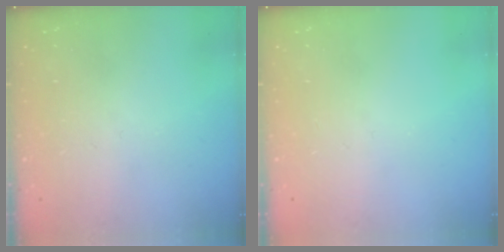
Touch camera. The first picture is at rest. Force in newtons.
{"total": 0.0}